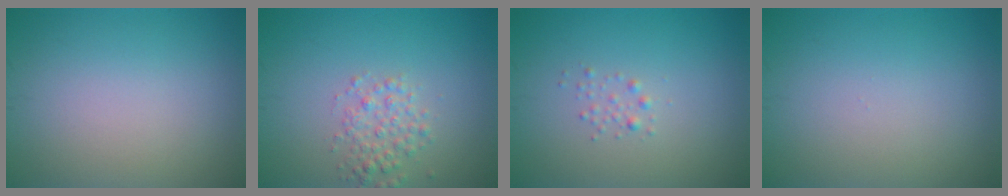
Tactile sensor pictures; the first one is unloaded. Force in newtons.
{"total": 2.4, "press": 2.4, "slide": 0.1}
{"total": 0.8, "press": 0.8, "slide": 0.1}
{"total": 0.0}